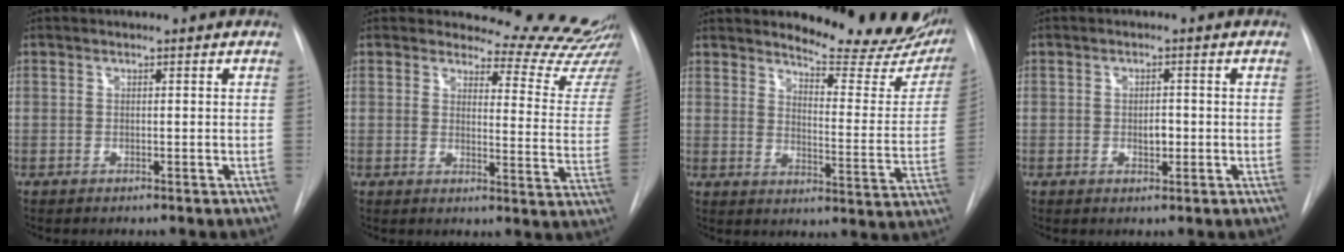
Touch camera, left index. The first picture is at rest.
{"total": 16.8, "force": [16.4, 2.6, 2.2], "torque": [0.003, -0.132, 0.156]}
{"total": 18.4, "force": [16.7, 3.9, 6.5], "torque": [-0.067, -0.087, 0.194]}
{"total": 2.1, "force": [-0.3, 1.2, 1.7], "torque": [-0.027, 0.001, -0.002]}